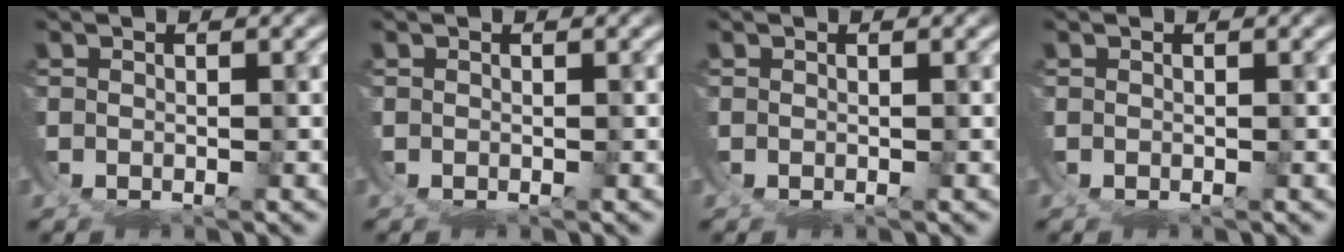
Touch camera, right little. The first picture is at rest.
{"total": 0.0}
{"total": 0.0}
{"total": 0.0}